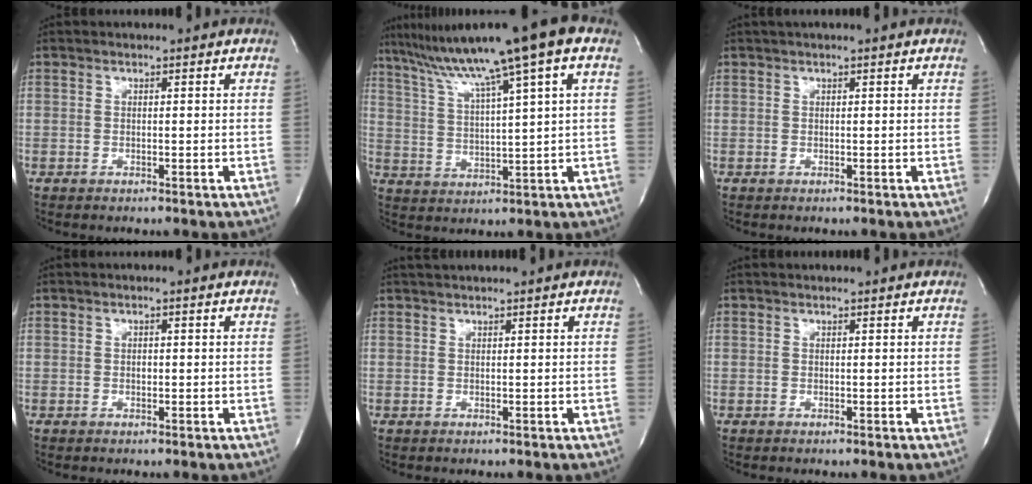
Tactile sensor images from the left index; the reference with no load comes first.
{"total": 13.9, "force": [8.9, -1.0, 10.7], "torque": [-0.178, 0.034, 0.141]}
{"total": 1.2, "force": [0.9, -0.2, 0.7], "torque": [-0.012, 0.018, 0.019]}
{"total": 0.6, "force": [0.0, 0.4, 0.5], "torque": [-0.007, 0.002, 0.000]}
{"total": 1.7, "force": [1.5, -0.5, 0.6], "torque": [-0.008, 0.015, 0.034]}
{"total": 0.8, "force": [0.7, 0.0, 0.1], "torque": [-0.003, 0.011, 0.014]}